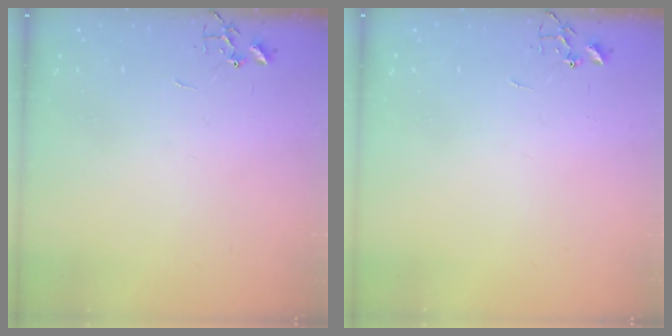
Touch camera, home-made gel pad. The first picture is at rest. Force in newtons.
{"total": 0.0}